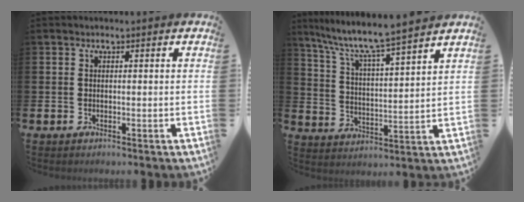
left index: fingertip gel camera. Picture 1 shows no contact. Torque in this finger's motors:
{"motor_torque": [0.42, -0.93, 0.83, 0.21]}